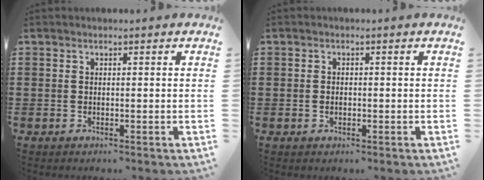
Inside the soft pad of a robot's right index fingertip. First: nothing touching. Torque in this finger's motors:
{"motor_torque": [0.00, 2.14, -0.02, -0.01]}